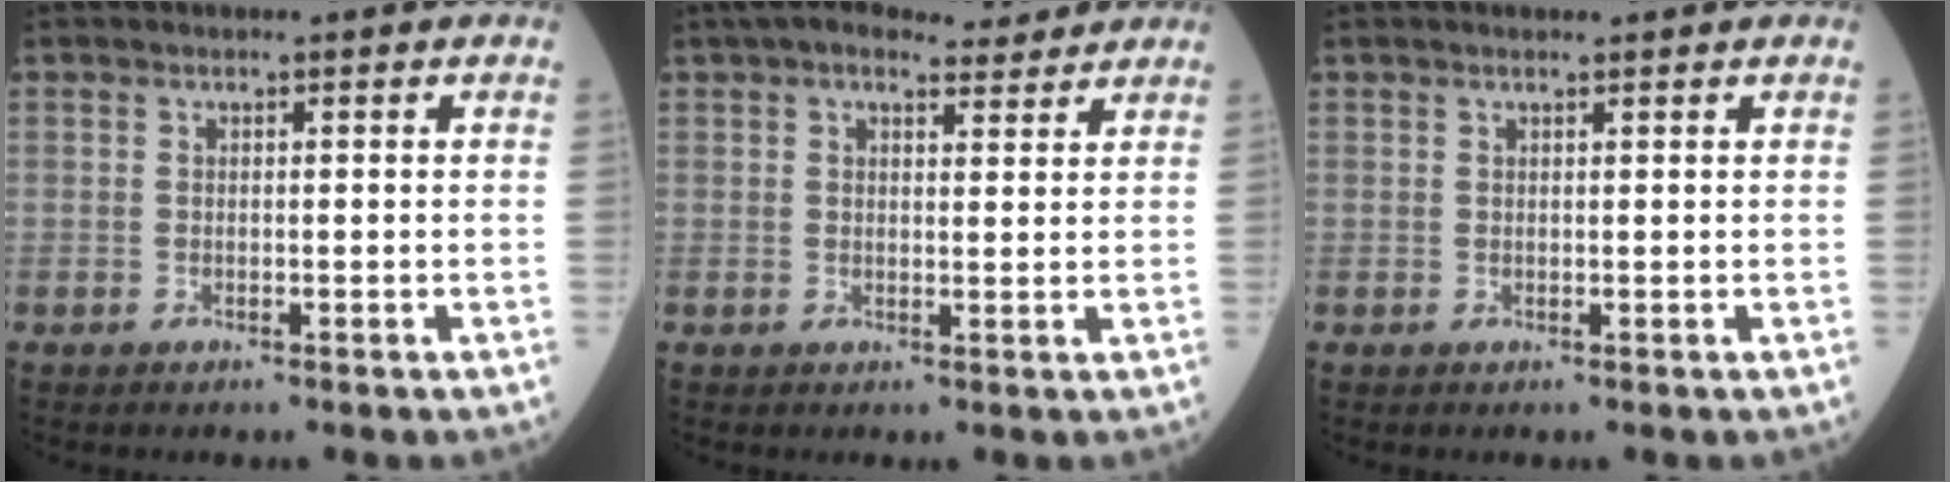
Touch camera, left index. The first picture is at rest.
{"total": 7.7, "force": [6.4, 2.5, 3.5], "torque": [-0.057, 0.030, 0.094]}
{"total": 1.5, "force": [1.3, 0.1, 0.7], "torque": [-0.010, 0.014, 0.022]}